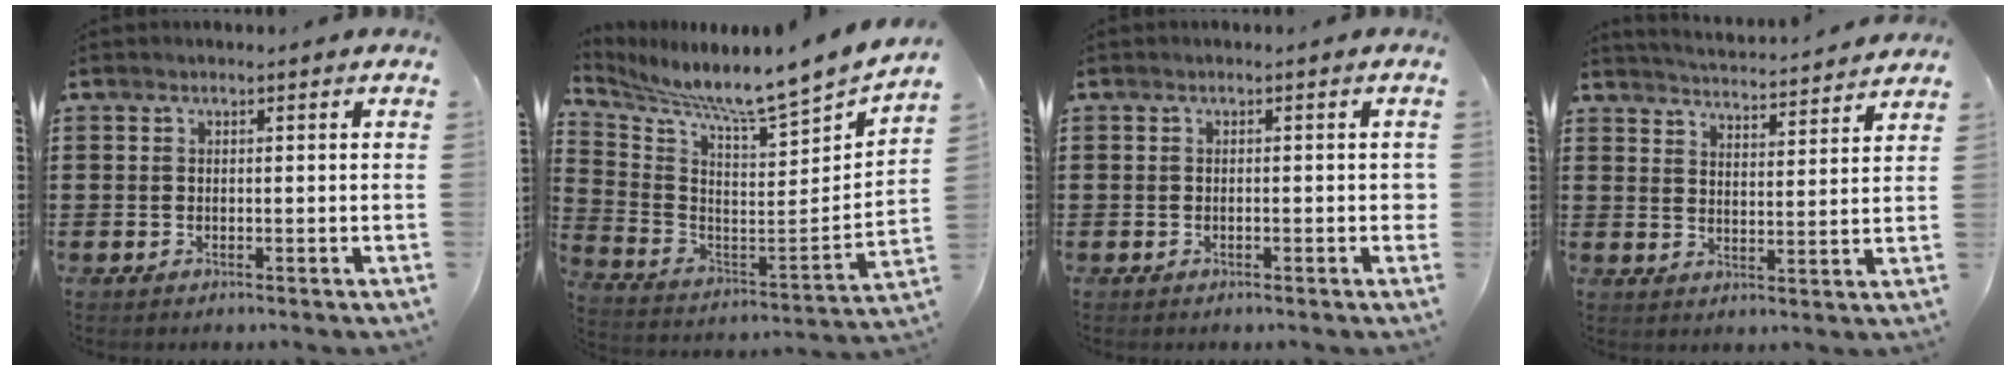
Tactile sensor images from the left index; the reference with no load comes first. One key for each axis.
{"total": 6.0, "fx": 5.7, "fy": -1.0, "fz": 1.4, "tx": -0.055, "ty": -0.074, "tz": 0.080}
{"total": 1.0, "fx": -0.4, "fy": 0.3, "fz": 0.9, "tx": -0.017, "ty": -0.001, "tz": -0.007}
{"total": 3.7, "fx": 3.7, "fy": -0.8, "fz": 0.1, "tx": -0.020, "ty": -0.033, "tz": 0.059}